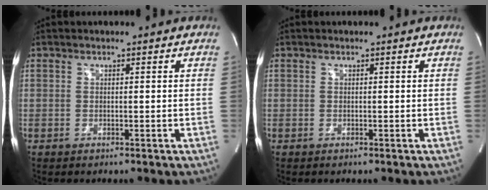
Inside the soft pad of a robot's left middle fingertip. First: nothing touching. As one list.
[{"total": 0.0}]